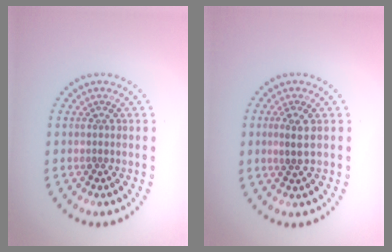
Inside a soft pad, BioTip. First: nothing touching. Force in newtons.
{"total": 1.9, "press": 1.7, "slide": 0.8}